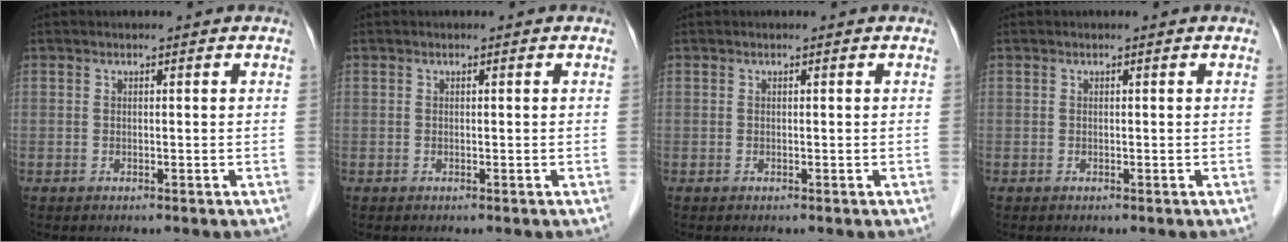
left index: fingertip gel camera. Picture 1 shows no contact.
{"total": 0.0}
{"total": 0.0}
{"total": 0.0}